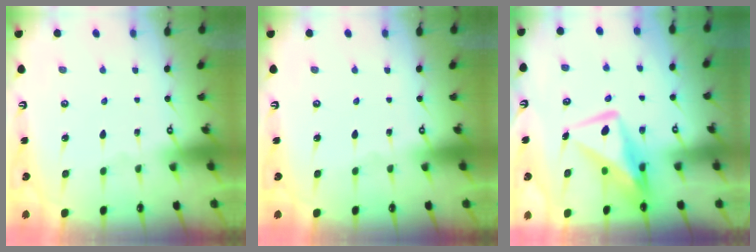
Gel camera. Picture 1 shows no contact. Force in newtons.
{"total": 0.0}
{"total": 12.2, "press": 12.1, "slide": 1.2}